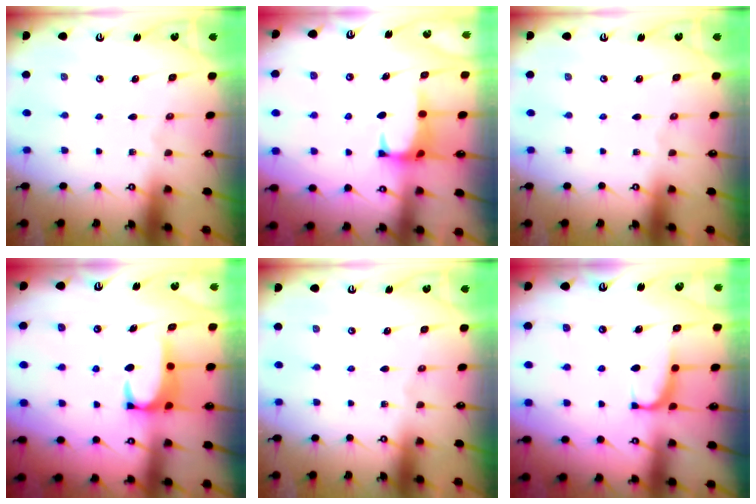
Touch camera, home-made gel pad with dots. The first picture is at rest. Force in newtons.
{"total": 1.1, "press": 0.9, "slide": 0.6}
{"total": 0.0}
{"total": 3.9, "press": 3.8, "slide": 0.7}
{"total": 0.0}
{"total": 0.8, "press": 0.6, "slide": 0.6}